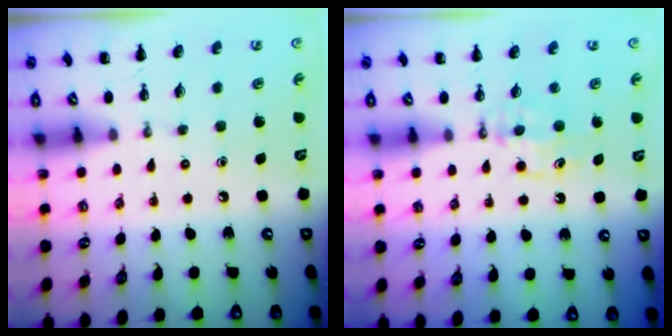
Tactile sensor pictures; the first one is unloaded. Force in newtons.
{"total": 5.1, "press": 4.7, "slide": 1.7}